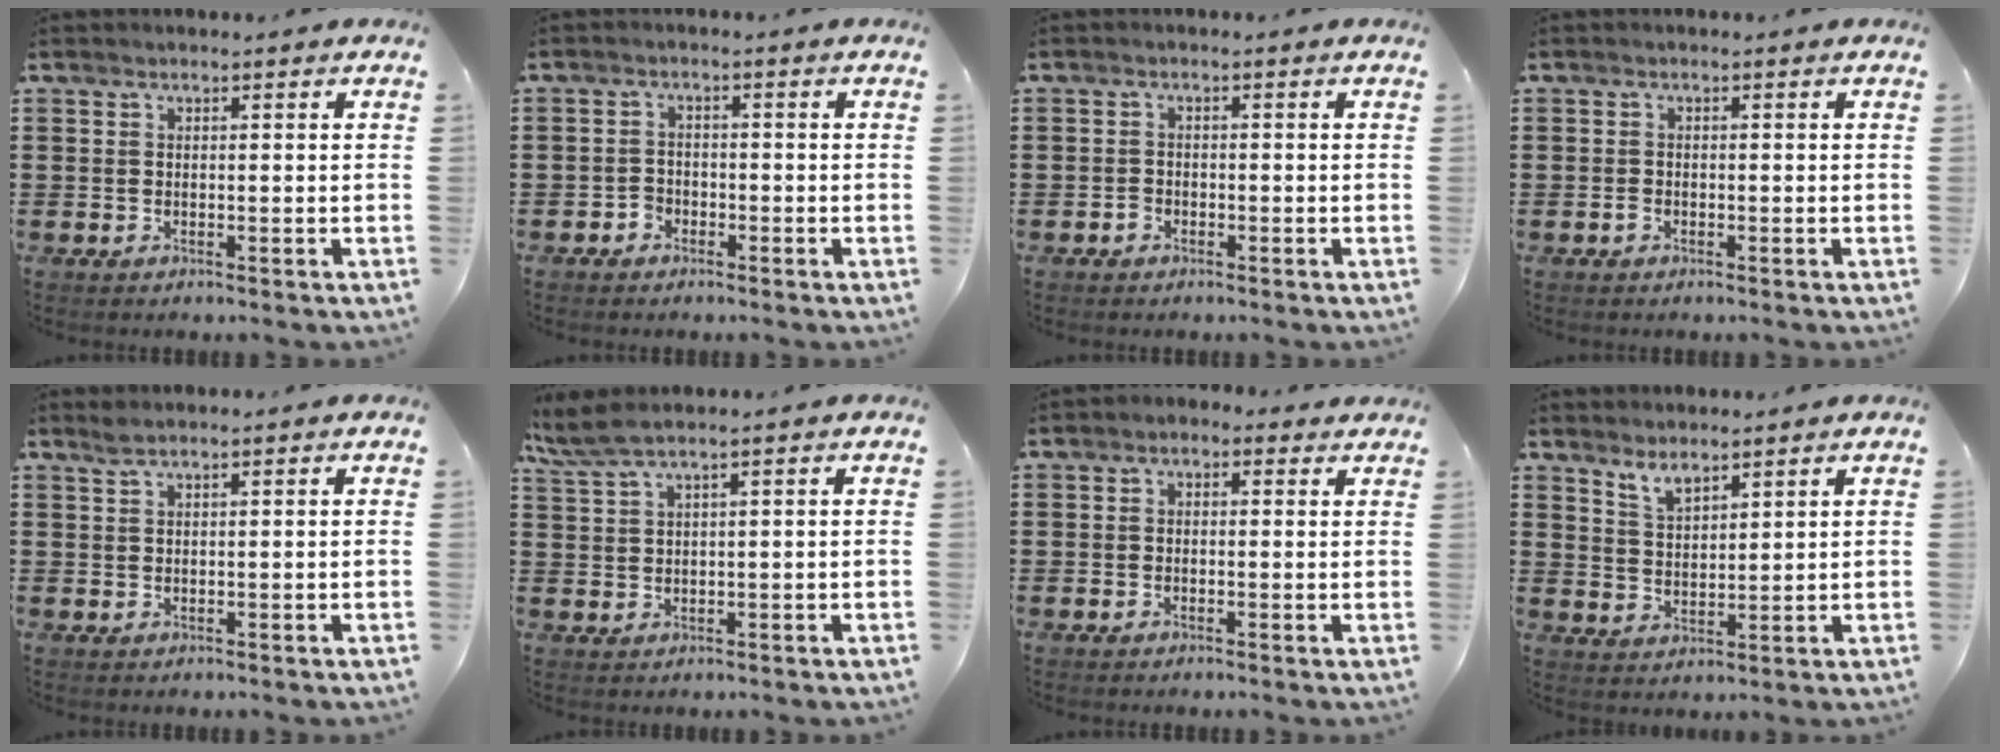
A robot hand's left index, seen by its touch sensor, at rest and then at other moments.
{"total": 1.8, "force": [-1.5, 1.0, 0.2], "torque": [-0.011, 0.003, -0.032]}
{"total": 1.1, "force": [-0.8, 0.8, 0.4], "torque": [-0.010, 0.000, -0.017]}
{"total": 0.9, "force": [-0.5, 0.4, 0.5], "torque": [-0.013, -0.003, -0.009]}
{"total": 1.4, "force": [1.0, 0.1, 1.0], "torque": [-0.022, 0.001, 0.019]}
{"total": 3.8, "force": [2.3, 0.3, 3.0], "torque": [-0.070, 0.001, 0.040]}
{"total": 1.2, "force": [-0.2, 0.9, 0.6], "torque": [-0.014, 0.006, -0.006]}
{"total": 3.6, "force": [3.2, 1.0, 1.3], "torque": [-0.032, -0.004, 0.059]}